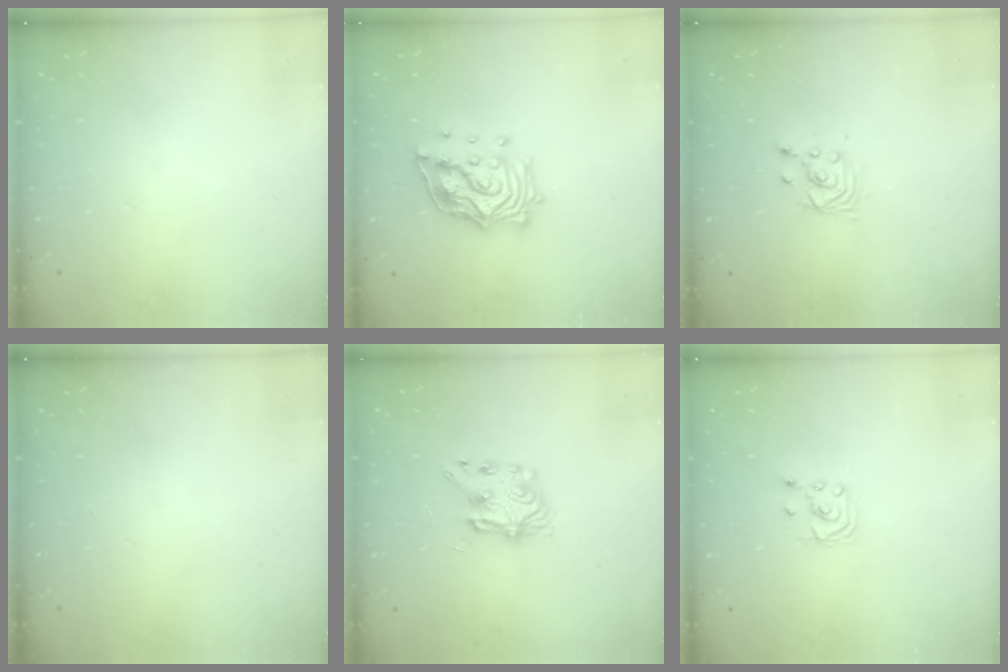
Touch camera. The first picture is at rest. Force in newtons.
{"total": 15.8, "press": 15.7, "slide": 1.6}
{"total": 2.9, "press": 2.9, "slide": 0.1}
{"total": 0.0}
{"total": 7.1, "press": 7.1, "slide": 0.4}
{"total": 2.3, "press": 2.2, "slide": 0.3}